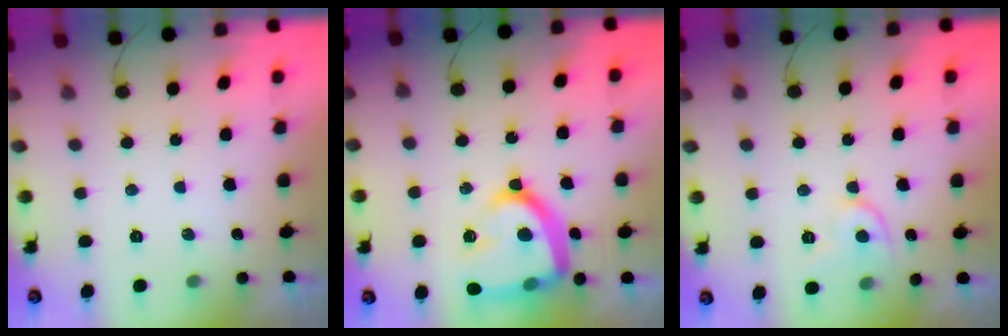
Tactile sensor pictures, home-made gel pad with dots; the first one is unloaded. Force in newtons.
{"total": 19.8, "press": 19.7, "slide": 1.4}
{"total": 7.8, "press": 7.7, "slide": 0.8}